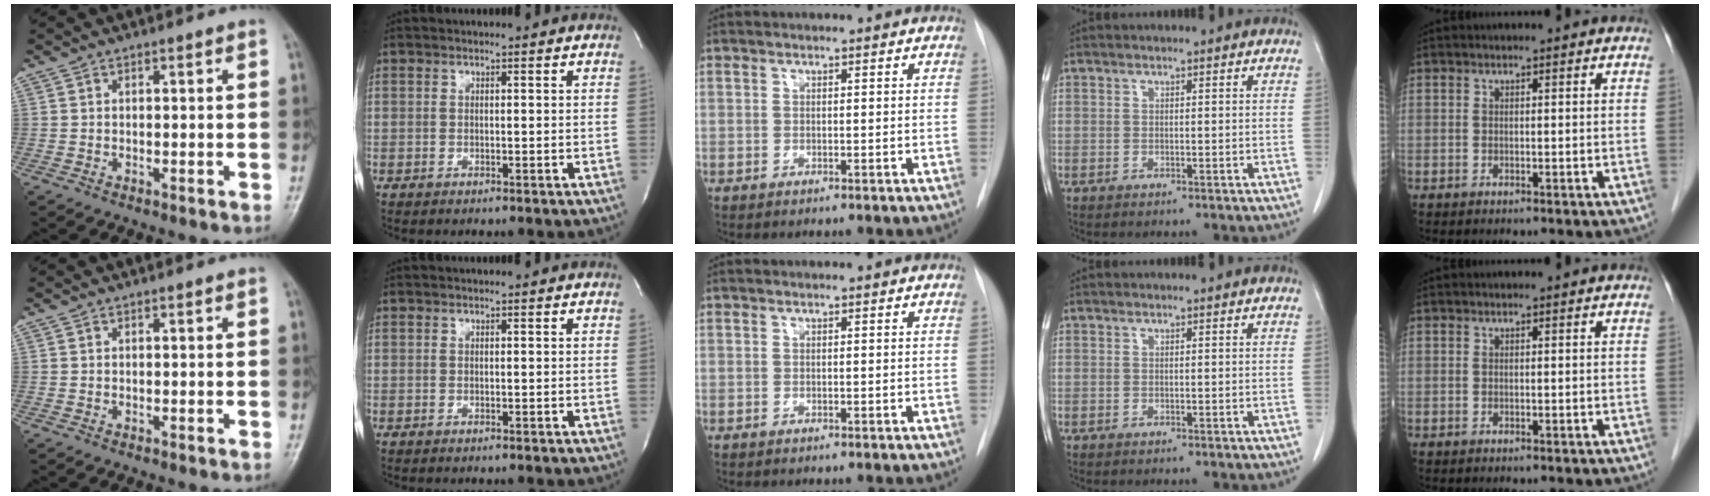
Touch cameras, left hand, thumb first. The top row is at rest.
{}